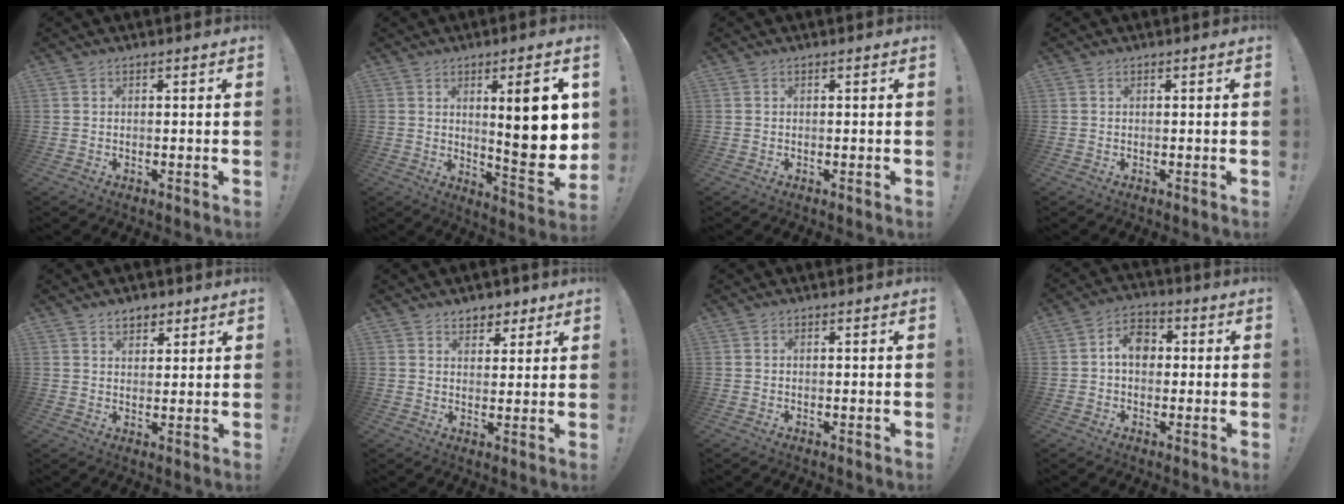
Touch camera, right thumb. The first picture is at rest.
{"total": 16.3, "force": [3.7, 3.7, 15.5], "torque": [-0.196, -0.029, 0.051]}
{"total": 0.0}
{"total": 0.0}
{"total": 4.5, "force": [3.0, 2.9, 1.6], "torque": [-0.017, -0.013, 0.053]}
{"total": 5.0, "force": [3.5, 3.5, 1.0], "torque": [0.001, -0.024, 0.063]}
{"total": 0.0}
{"total": 7.7, "force": [0.9, 5.7, 5.1], "torque": [-0.069, 0.009, 0.017]}